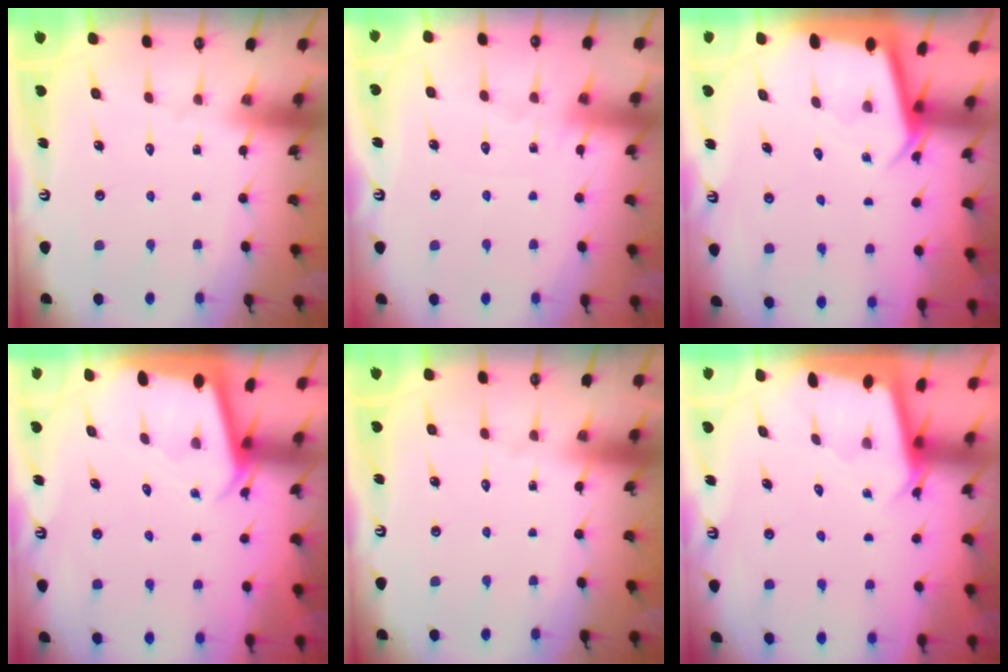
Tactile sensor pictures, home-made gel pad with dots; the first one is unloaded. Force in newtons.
{"total": 4.8, "press": 4.7, "slide": 0.7}
{"total": 2.7, "press": 2.7, "slide": 0.2}
{"total": 2.2, "press": 2.2, "slide": 0.1}
{"total": 0.0}
{"total": 1.9, "press": 1.9, "slide": 0.1}